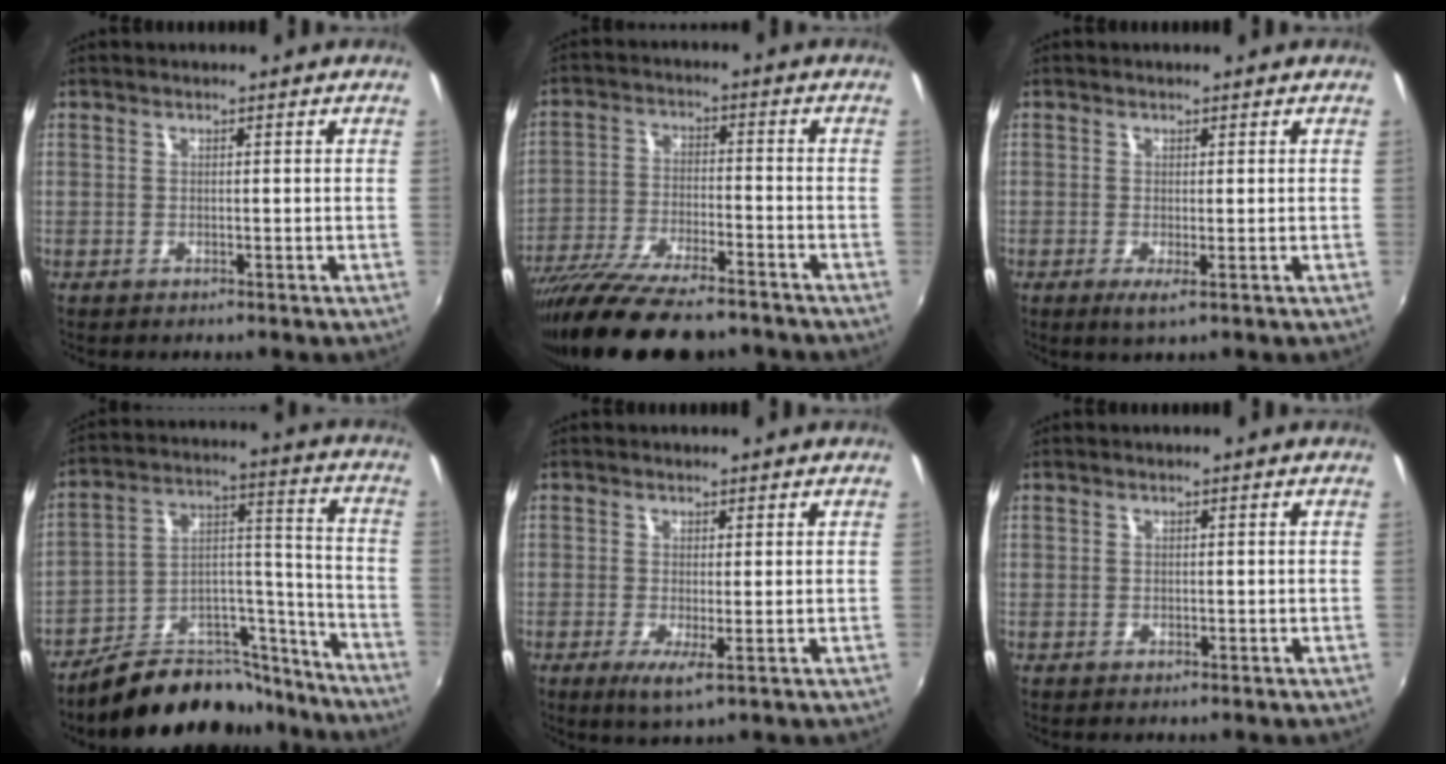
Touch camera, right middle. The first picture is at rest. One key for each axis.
{"total": 19.6, "fx": -16.2, "fy": 4.5, "fz": 10.1, "tx": -0.202, "ty": -0.046, "tz": -0.268}
{"total": 2.1, "fx": -0.5, "fy": 0.1, "fz": 2.0, "tx": -0.039, "ty": -0.008, "tz": -0.007}
{"total": 20.1, "fx": -16.8, "fy": 8.1, "fz": 7.4, "tx": -0.110, "ty": 0.066, "tz": -0.242}
{"total": 3.4, "fx": -0.7, "fy": 0.2, "fz": 3.3, "tx": -0.062, "ty": -0.013, "tz": -0.010}
{"total": 0.0}